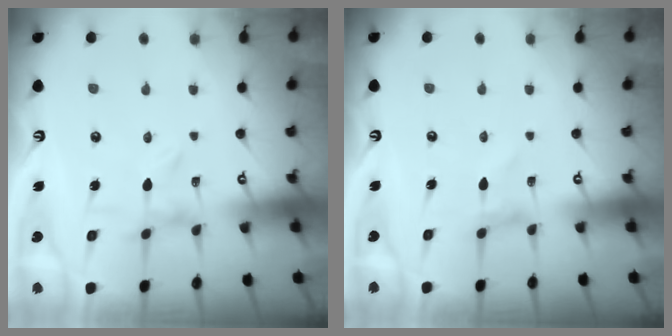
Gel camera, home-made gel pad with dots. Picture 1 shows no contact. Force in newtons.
{"total": 0.8, "press": 0.8, "slide": 0.1}